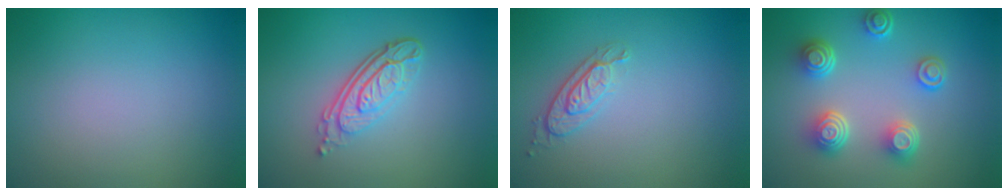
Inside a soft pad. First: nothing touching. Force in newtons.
{"total": 4.5, "press": 3.1, "slide": 3.2}
{"total": 2.1, "press": 1.9, "slide": 0.8}
{"total": 4.7, "press": 3.5, "slide": 3.1}